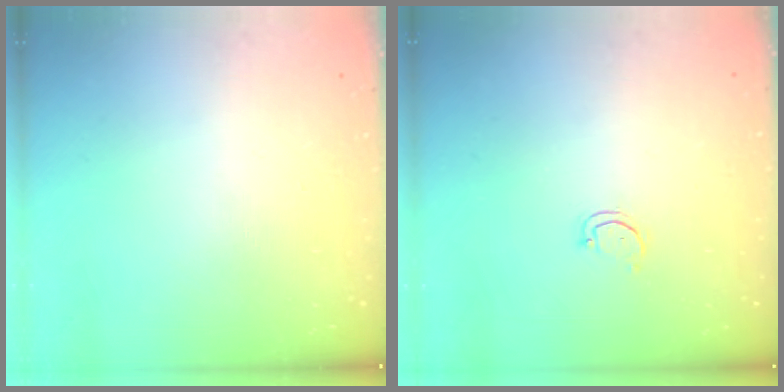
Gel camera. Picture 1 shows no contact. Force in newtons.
{"total": 2.6, "press": 2.6, "slide": 0.2}